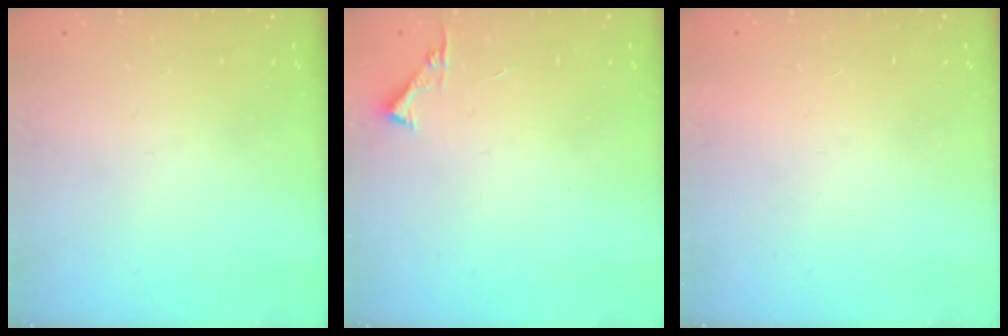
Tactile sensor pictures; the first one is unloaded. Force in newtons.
{"total": 3.4, "press": 3.4, "slide": 0.4}
{"total": 1.5, "press": 1.5, "slide": 0.1}